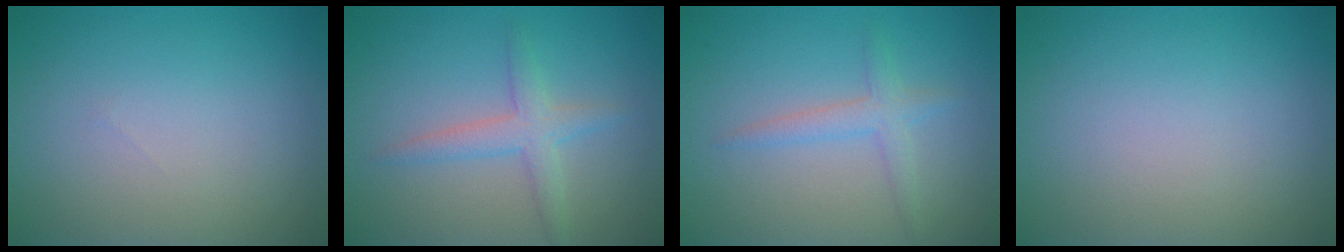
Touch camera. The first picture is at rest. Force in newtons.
{"total": 2.5, "press": 2.5, "slide": 0.2}
{"total": 2.0, "press": 2.0, "slide": 0.1}
{"total": 0.0}